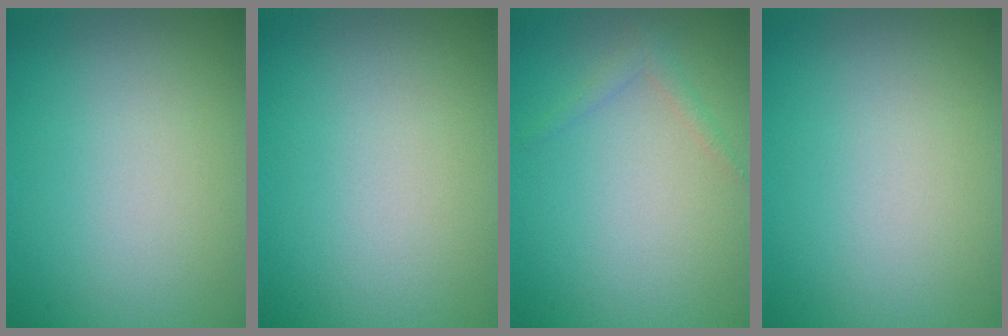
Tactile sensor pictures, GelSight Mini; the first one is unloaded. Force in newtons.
{"total": 0.0}
{"total": 1.1, "press": 1.1, "slide": 0.1}
{"total": 0.0}